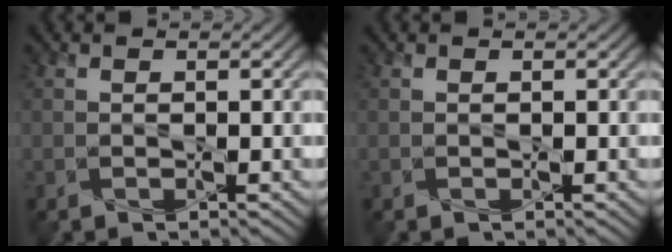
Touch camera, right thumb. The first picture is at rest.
{"total": 0.0}